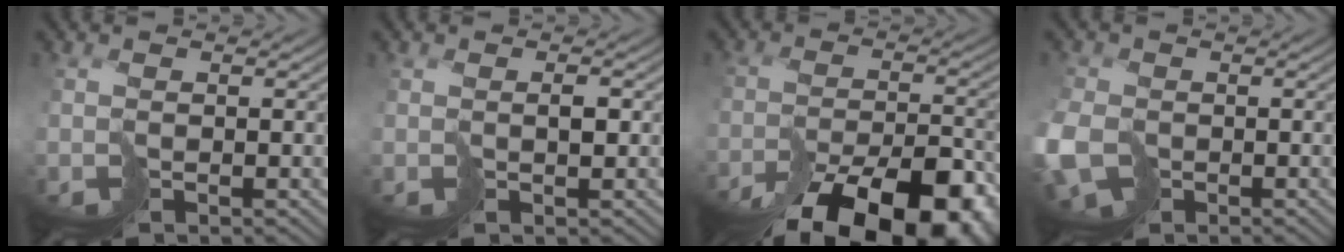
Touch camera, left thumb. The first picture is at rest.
{"total": 1.3, "force": [0.5, 0.4, 1.1], "torque": [-0.020, 0.003, 0.013]}
{"total": 15.5, "force": [-11.7, 5.4, 8.6], "torque": [-0.115, -0.031, -0.147]}
{"total": 7.9, "force": [-2.7, 5.4, 5.1], "torque": [-0.147, -0.029, -0.049]}